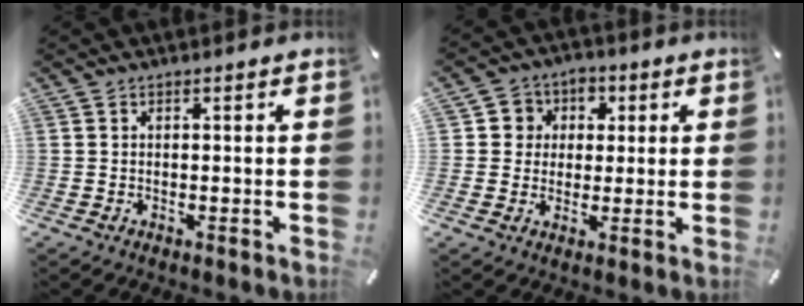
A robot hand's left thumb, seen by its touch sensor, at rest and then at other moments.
{"total": 6.0, "force": [0.2, 5.9, 1.1], "torque": [-0.015, 0.010, -0.003]}